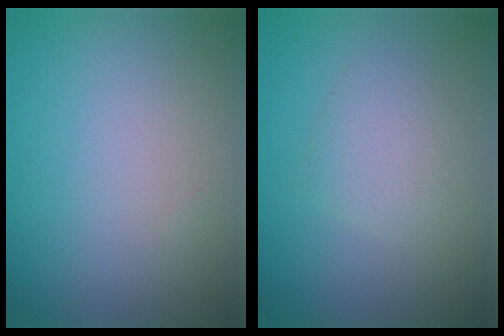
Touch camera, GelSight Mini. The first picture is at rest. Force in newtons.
{"total": 2.3, "press": 2.3, "slide": 0.1}